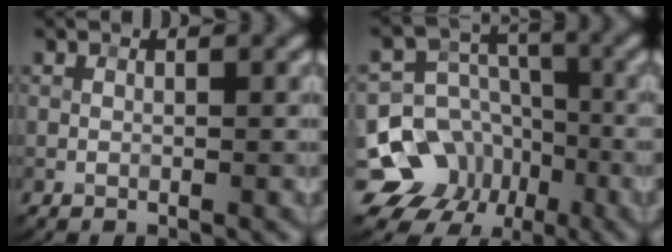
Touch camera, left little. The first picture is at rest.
{"total": 9.8, "force": [-4.9, 8.2, 2.5], "torque": [-0.040, 0.002, -0.099]}